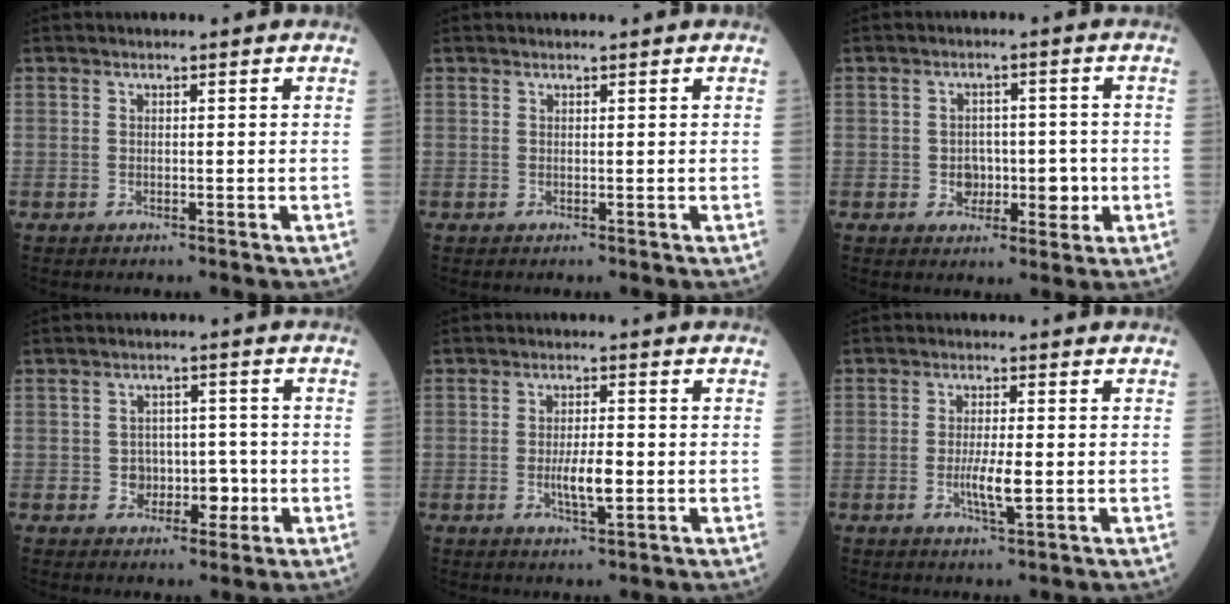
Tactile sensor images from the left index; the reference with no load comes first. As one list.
[{"total": 0.9, "force": [0.9, 0.1, 0.2], "torque": [-0.001, 0.008, 0.015]}, {"total": 4.6, "force": [-1.0, 3.2, 3.2], "torque": [-0.030, 0.008, -0.009]}, {"total": 4.3, "force": [-1.1, 3.4, 2.3], "torque": [-0.021, 0.010, -0.013]}, {"total": 4.2, "force": [-0.9, 0.9, 4.0], "torque": [-0.071, -0.004, -0.013]}, {"total": 4.0, "force": [-0.9, 0.5, 3.8], "torque": [-0.070, -0.007, -0.013]}]